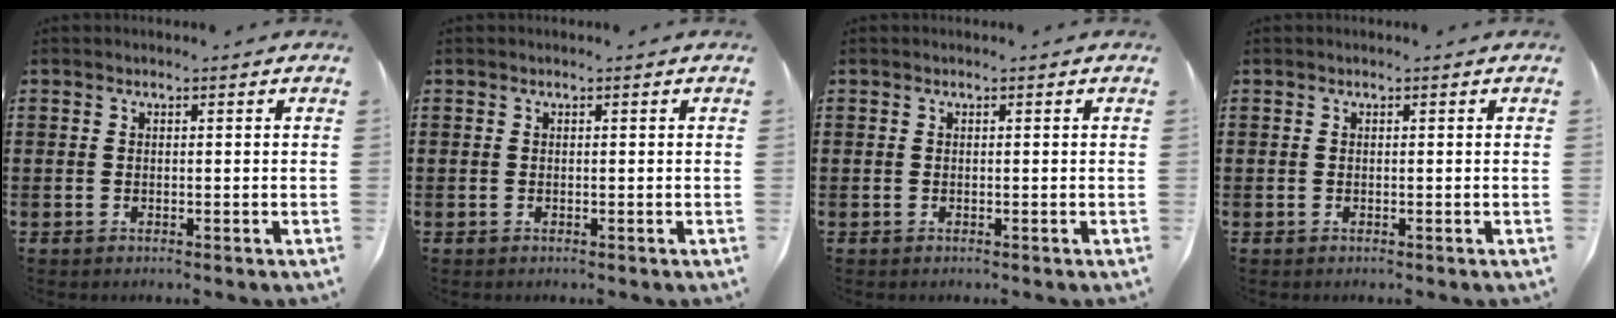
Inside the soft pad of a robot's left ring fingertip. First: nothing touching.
{"total": 0.0}
{"total": 0.0}
{"total": 0.0}